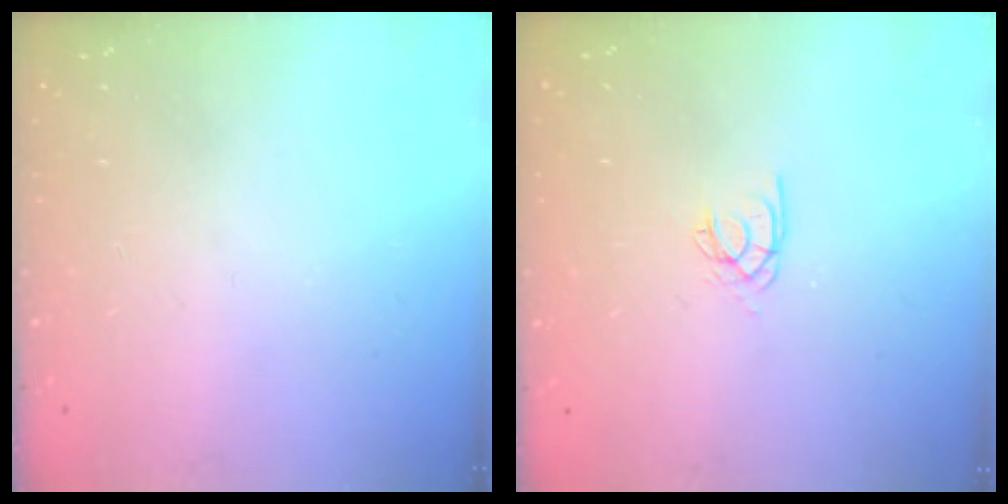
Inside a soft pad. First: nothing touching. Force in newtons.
{"total": 2.5, "press": 2.5, "slide": 0.1}